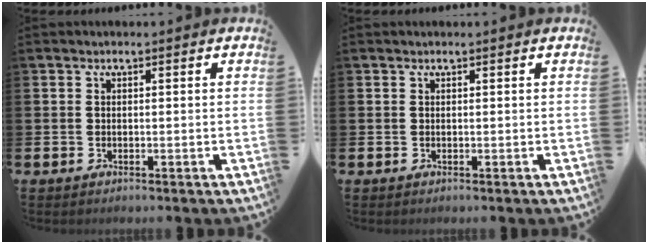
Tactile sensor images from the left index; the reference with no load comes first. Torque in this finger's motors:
{"motor_torque": [-0.10, -1.09, -0.23, -0.07]}